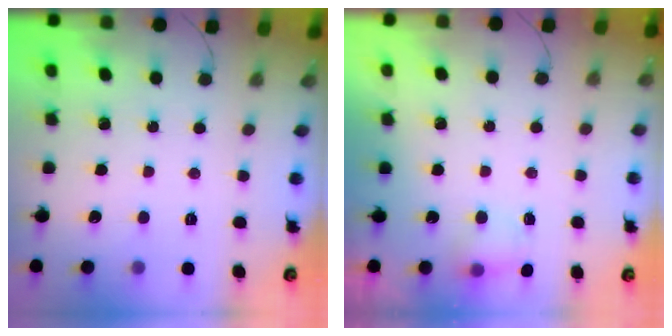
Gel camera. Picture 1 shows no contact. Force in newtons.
{"total": 4.7, "press": 4.5, "slide": 1.3}